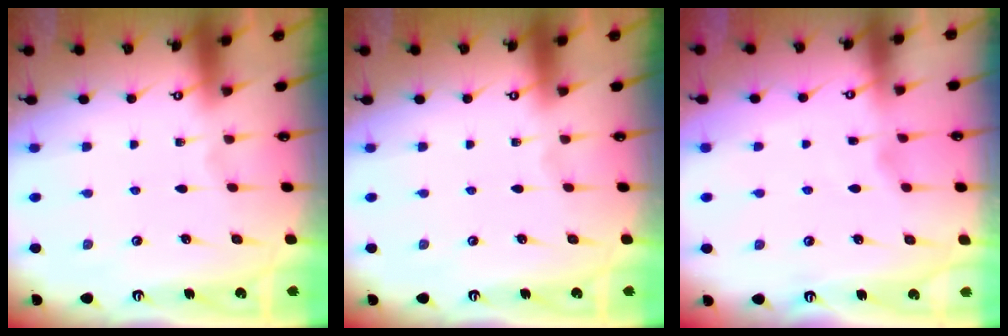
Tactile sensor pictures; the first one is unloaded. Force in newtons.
{"total": 0.0}
{"total": 2.2, "press": 2.2, "slide": 0.3}